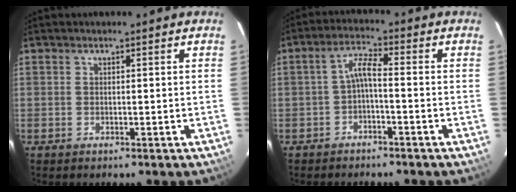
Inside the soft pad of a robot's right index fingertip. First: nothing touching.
{"total": 3.6, "force": [-1.6, 0.6, 3.1], "torque": [-0.071, 0.012, -0.031]}